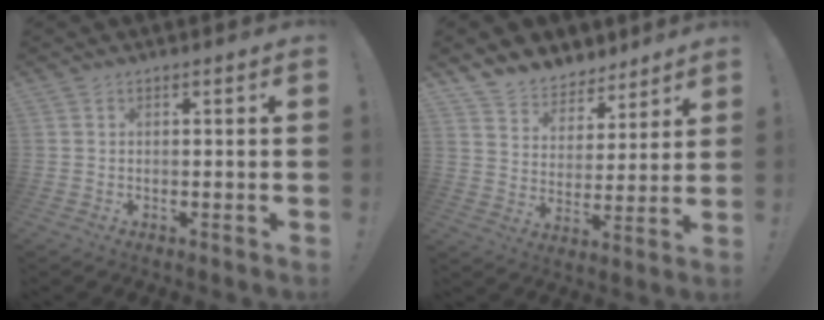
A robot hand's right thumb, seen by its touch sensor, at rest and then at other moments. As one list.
[{"total": 7.9, "force": [6.3, 4.8, 0.5], "torque": [-0.018, -0.057, 0.125]}]